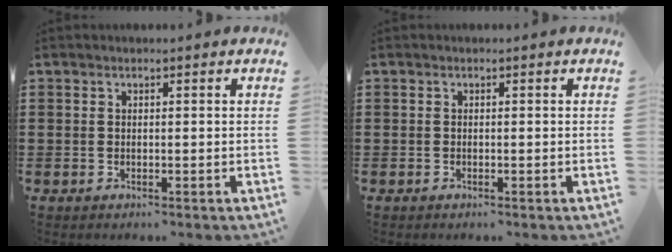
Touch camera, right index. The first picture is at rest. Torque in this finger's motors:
{"motor_torque": [0.11, 0.06, 0.00, -0.01]}